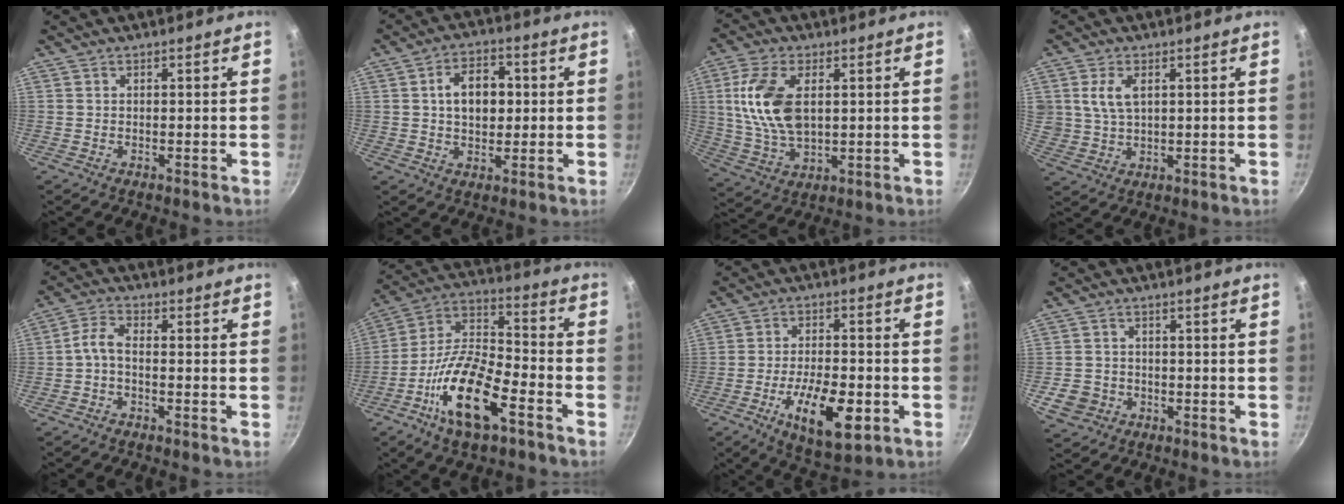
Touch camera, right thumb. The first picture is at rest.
{"total": 9.2, "force": [1.2, 6.2, 6.7], "torque": [-0.083, 0.011, 0.015]}
{"total": 13.6, "force": [2.7, 7.6, 10.9], "torque": [-0.210, -0.011, 0.058]}
{"total": 6.1, "force": [2.0, 3.7, 4.4], "torque": [-0.084, -0.006, 0.044]}
{"total": 3.9, "force": [-1.4, 1.6, 3.3], "torque": [-0.080, 0.023, -0.037]}
{"total": 17.8, "force": [-8.6, 7.1, 13.9], "torque": [-0.254, 0.050, -0.176]}
{"total": 13.6, "force": [-4.9, 5.6, 11.4], "torque": [-0.177, 0.013, -0.076]}
{"total": 5.1, "force": [-2.0, 4.4, 1.7], "torque": [-0.024, 0.019, -0.029]}